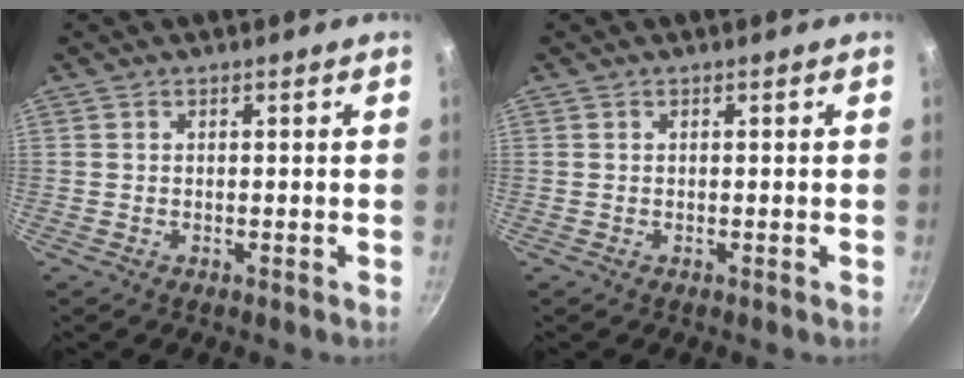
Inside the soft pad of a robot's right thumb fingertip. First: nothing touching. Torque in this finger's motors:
{"motor_torque": [-0.02, 0.01, 0.00, 0.01, 0.02]}